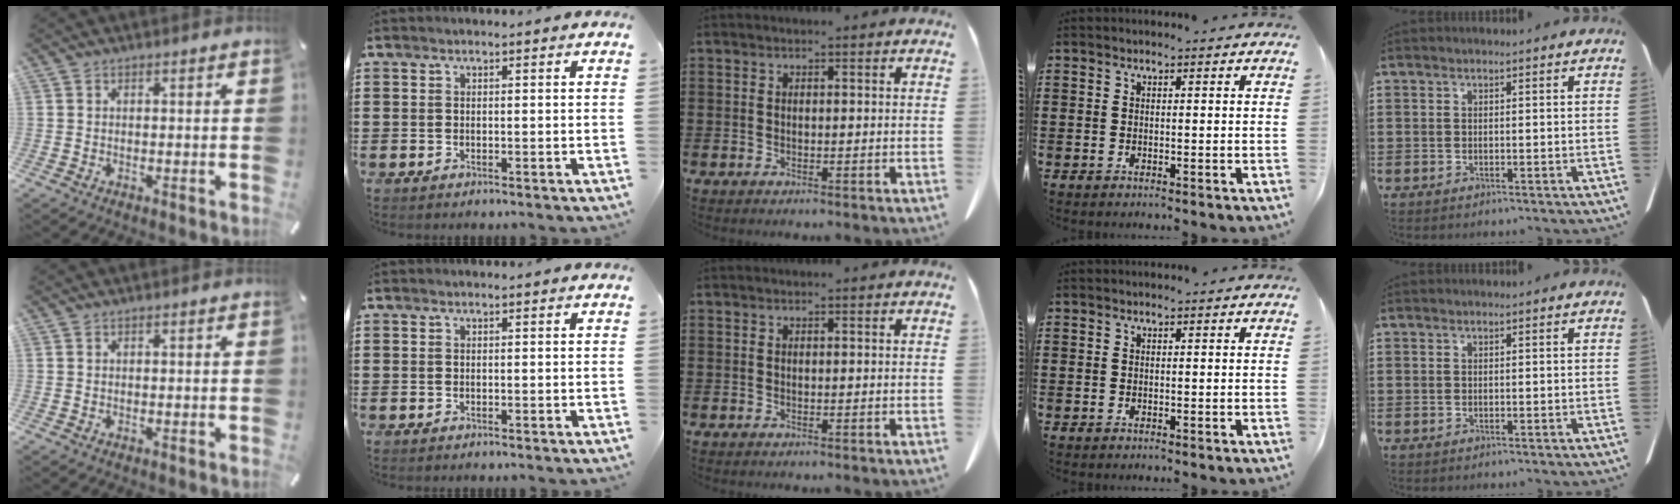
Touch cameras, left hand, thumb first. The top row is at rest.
{}